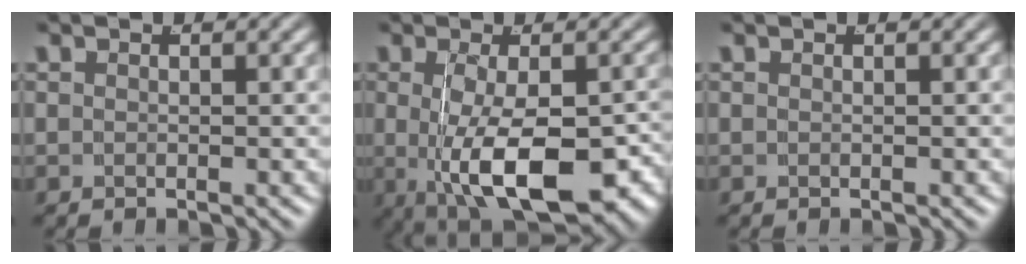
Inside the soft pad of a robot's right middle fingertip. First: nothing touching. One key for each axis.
{"total": 10.1, "fx": -3.5, "fy": 4.1, "fz": 8.5, "tx": -0.140, "ty": -0.037, "tz": -0.031}
{"total": 0.0}